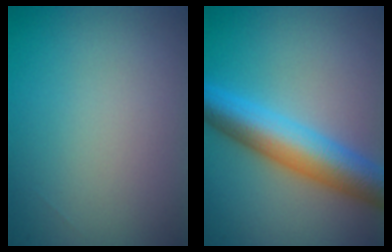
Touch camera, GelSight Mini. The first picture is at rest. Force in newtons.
{"total": 7.2, "press": 7.2, "slide": 0.1}